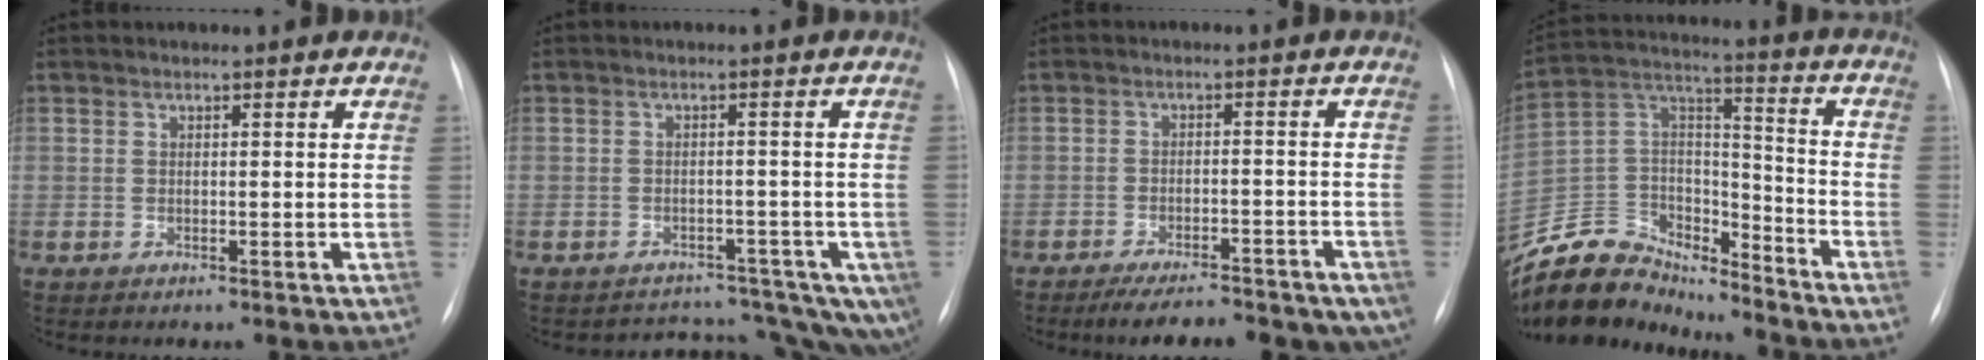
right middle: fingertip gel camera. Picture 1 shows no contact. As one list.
[{"total": 9.5, "force": [-6.4, 6.1, 3.5], "torque": [-0.044, 0.032, -0.061]}, {"total": 13.6, "force": [-10.9, 3.9, 7.1], "torque": [-0.081, -0.004, -0.142]}, {"total": 17.3, "force": [-16.1, 5.6, 3.2], "torque": [-0.067, 0.050, -0.282]}]